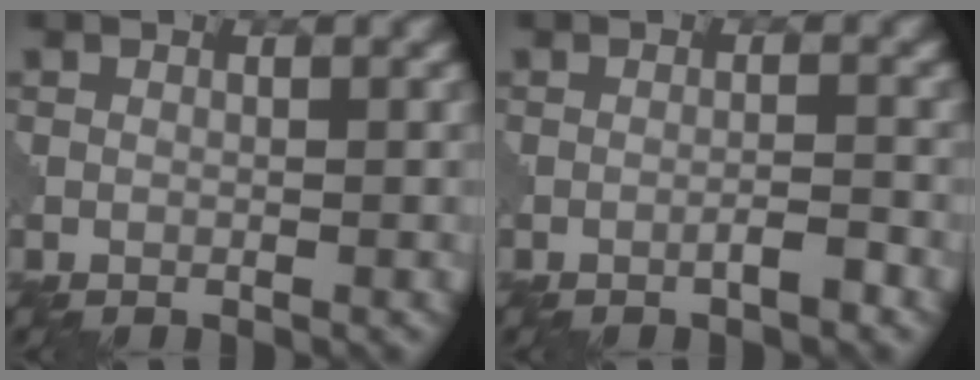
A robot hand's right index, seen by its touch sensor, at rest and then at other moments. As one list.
[{"total": 1.5, "force": [-0.9, 0.1, 1.2], "torque": [-0.016, 0.006, -0.019]}]